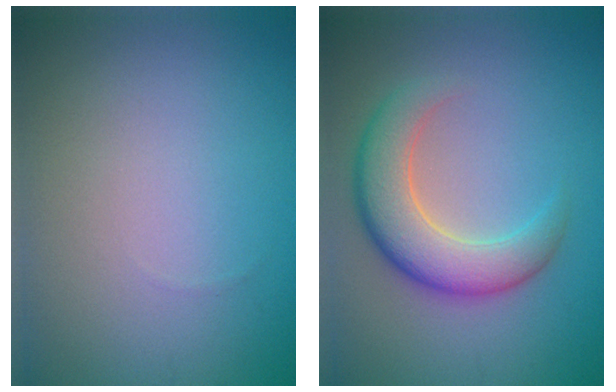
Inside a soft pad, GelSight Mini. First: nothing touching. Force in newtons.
{"total": 5.8, "press": 5.8, "slide": 0.4}